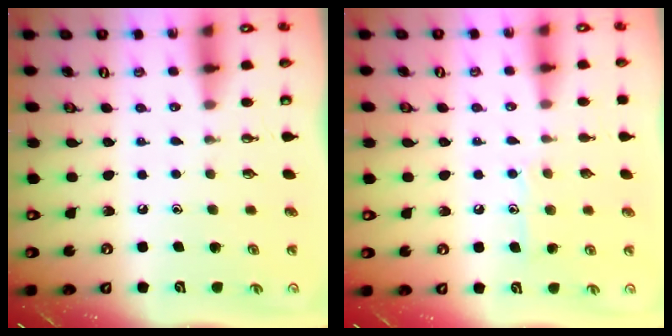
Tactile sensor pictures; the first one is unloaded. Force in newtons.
{"total": 7.6, "press": 7.6, "slide": 0.5}